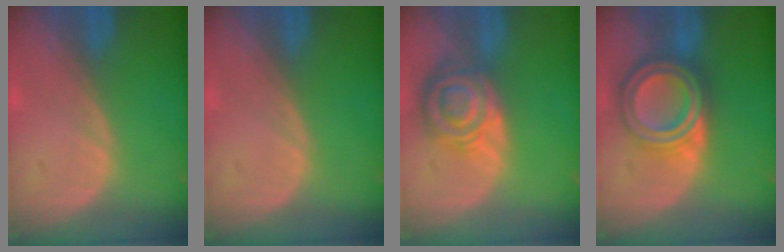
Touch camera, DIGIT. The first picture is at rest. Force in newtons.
{"total": 0.0}
{"total": 8.4, "press": 7.2, "slide": 4.2}
{"total": 8.0, "press": 8.0, "slide": 0.5}